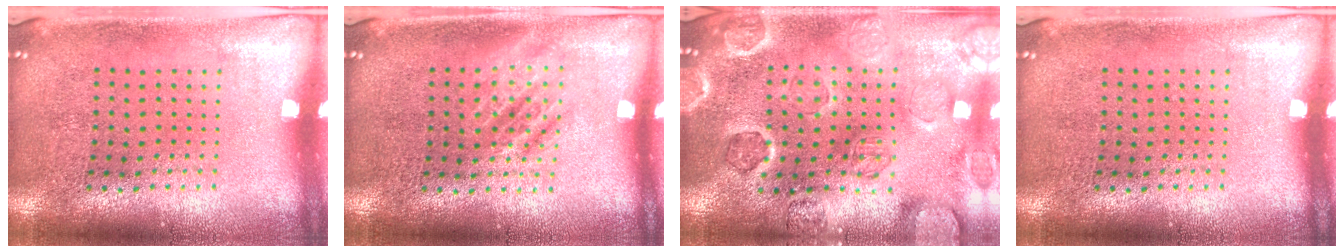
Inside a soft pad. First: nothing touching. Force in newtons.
{"total": 1.0, "press": 1.0, "slide": 0.2}
{"total": 2.1, "press": 2.1, "slide": 0.1}
{"total": 0.0}